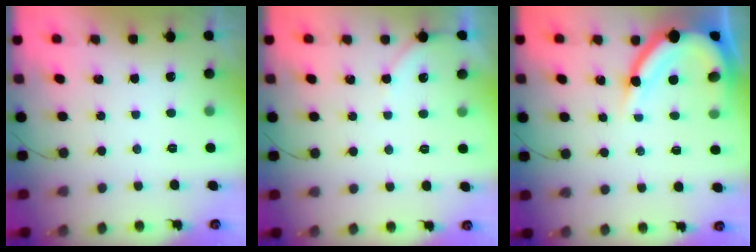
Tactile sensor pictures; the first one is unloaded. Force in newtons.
{"total": 2.8, "press": 2.8, "slide": 0.4}
{"total": 12.1, "press": 12.0, "slide": 1.0}